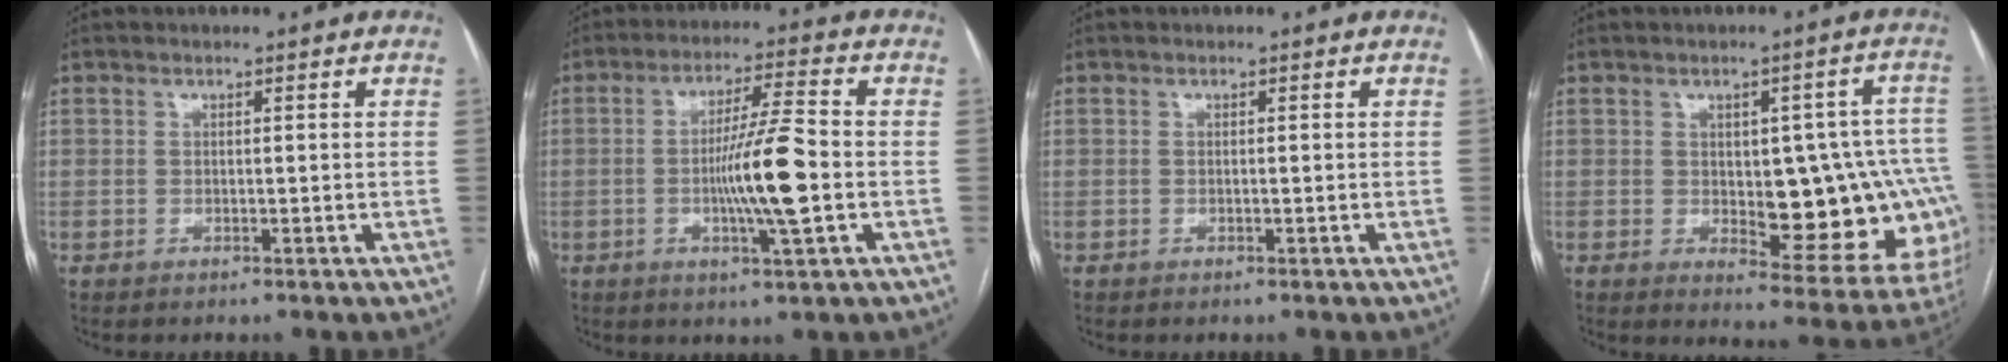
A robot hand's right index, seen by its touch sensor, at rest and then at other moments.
{"total": 10.2, "force": [-1.7, 0.1, 10.1], "torque": [-0.179, -0.005, -0.034]}
{"total": 0.0}
{"total": 16.8, "force": [-1.4, 6.7, 15.4], "torque": [-0.132, 0.025, 0.003]}